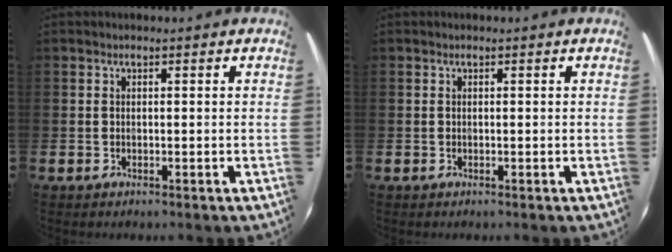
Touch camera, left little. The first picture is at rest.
{"total": 0.0}